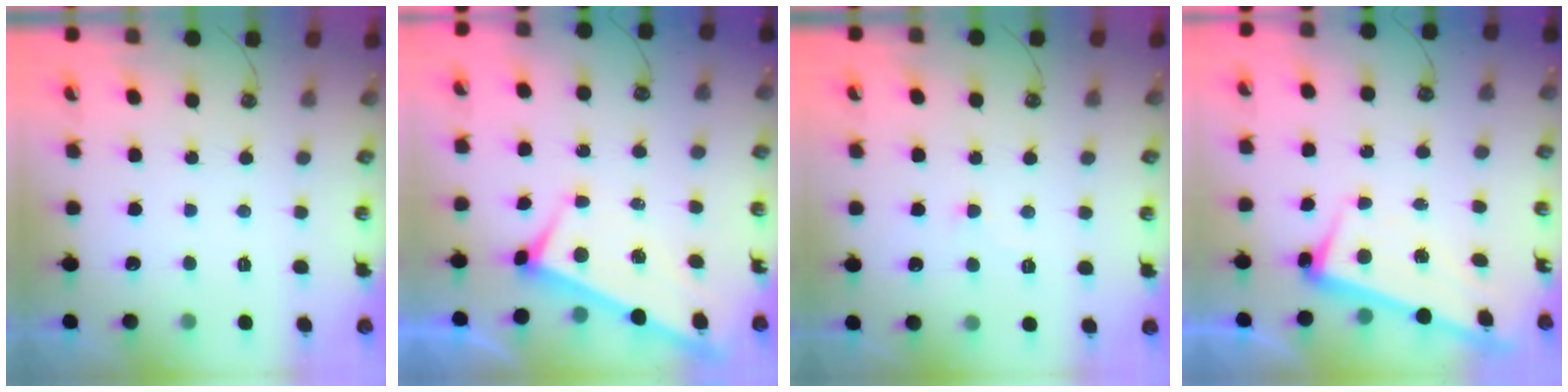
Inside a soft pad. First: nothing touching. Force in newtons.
{"total": 3.6, "press": 3.6, "slide": 0.3}
{"total": 0.5, "press": 0.2, "slide": 0.5}
{"total": 2.4, "press": 2.2, "slide": 0.9}